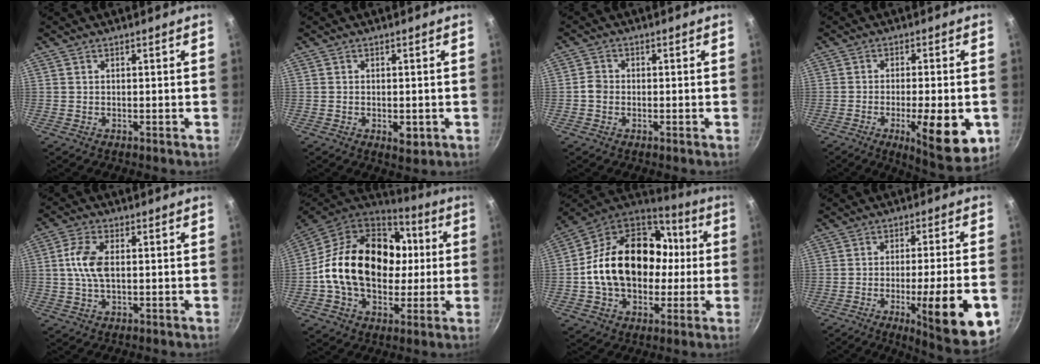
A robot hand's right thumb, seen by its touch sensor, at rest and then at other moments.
{"total": 3.3, "force": [-0.8, 1.8, 2.6], "torque": [-0.035, -0.004, -0.010]}
{"total": 2.3, "force": [-0.7, 2.0, 1.0], "torque": [-0.012, 0.013, -0.017]}
{"total": 13.8, "force": [-4.1, 4.1, 12.5], "torque": [-0.163, 0.005, -0.053]}
{"total": 6.9, "force": [0.6, 3.7, 5.8], "torque": [-0.116, 0.010, 0.006]}
{"total": 25.3, "force": [1.3, 18.2, 17.5], "torque": [-0.271, 0.032, 0.020]}
{"total": 25.0, "force": [0.4, 18.2, 17.0], "torque": [-0.268, 0.049, 0.008]}
{"total": 17.6, "force": [-5.9, 3.4, 16.2], "torque": [-0.209, 0.016, -0.078]}